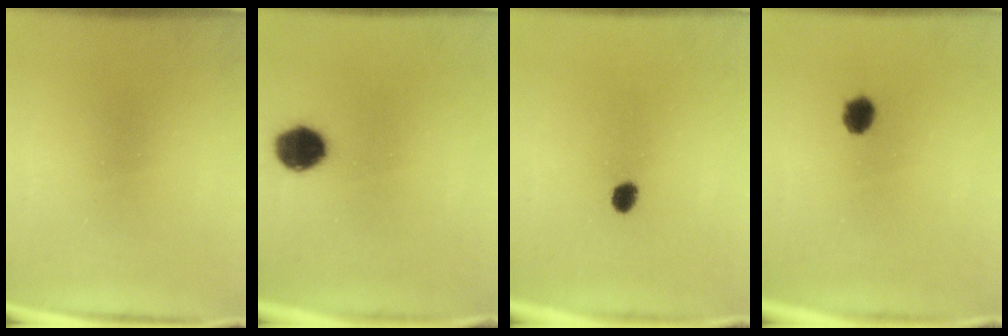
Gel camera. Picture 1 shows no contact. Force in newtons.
{"total": 8.3}
{"total": 2.3}
{"total": 2.9}